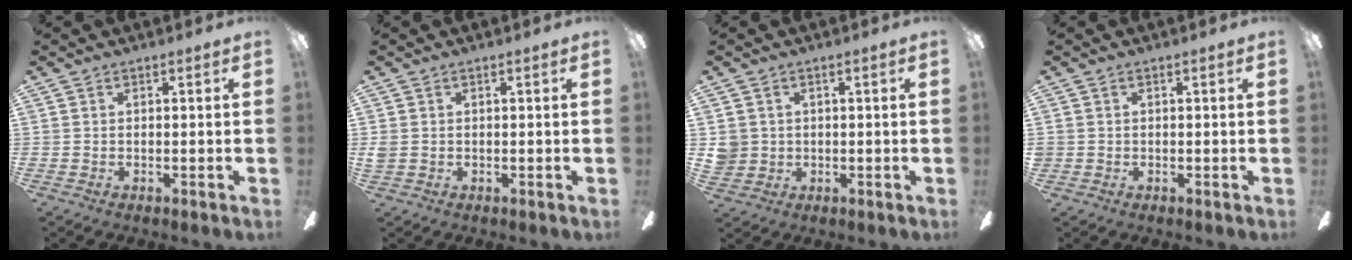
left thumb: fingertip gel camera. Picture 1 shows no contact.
{"total": 1.3, "force": [0.3, 1.1, 0.6], "torque": [-0.014, 0.003, 0.005]}
{"total": 3.5, "force": [0.8, 3.4, 0.4], "torque": [-0.018, 0.009, 0.017]}
{"total": 0.8, "force": [0.2, 0.8, 0.1], "torque": [-0.002, 0.005, 0.002]}